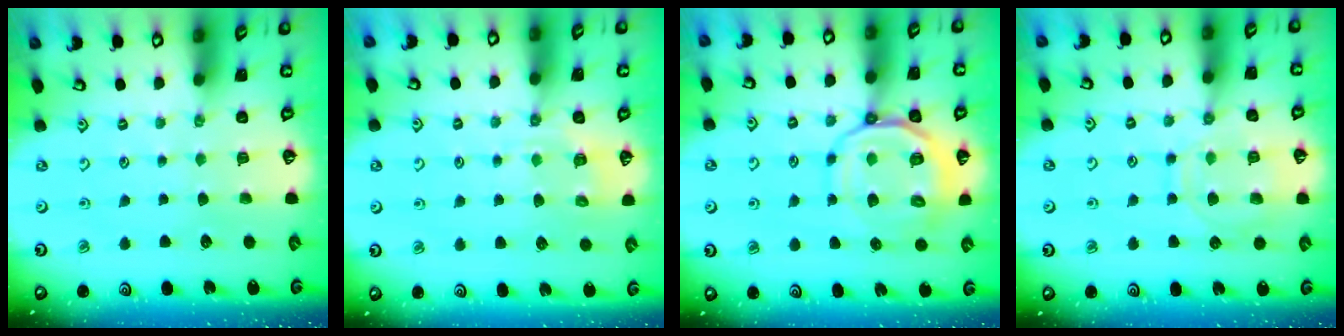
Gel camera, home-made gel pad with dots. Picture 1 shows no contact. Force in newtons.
{"total": 6.8, "press": 6.7, "slide": 1.1}
{"total": 12.5, "press": 12.3, "slide": 1.9}
{"total": 11.9, "press": 11.9, "slide": 1.2}